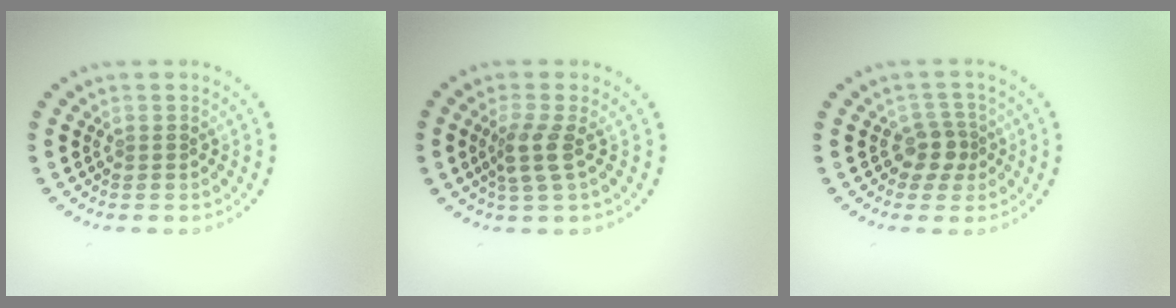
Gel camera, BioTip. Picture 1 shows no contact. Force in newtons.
{"total": 2.4, "press": 1.8, "slide": 1.6}
{"total": 2.2, "press": 1.8, "slide": 1.2}